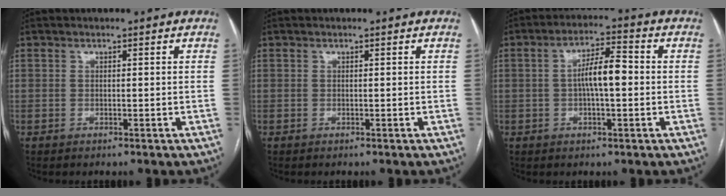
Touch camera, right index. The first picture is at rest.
{"total": 0.0}
{"total": 6.5, "force": [-0.2, 1.5, 6.3], "torque": [-0.117, 0.015, -0.006]}